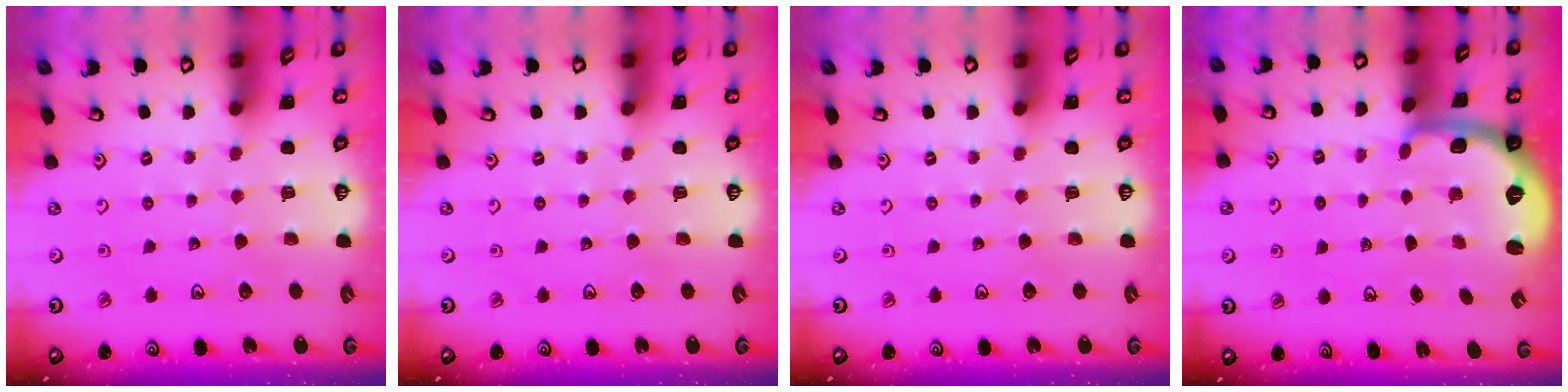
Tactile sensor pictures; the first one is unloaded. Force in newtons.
{"total": 0.0}
{"total": 0.0}
{"total": 1.8, "press": 1.8, "slide": 0.5}